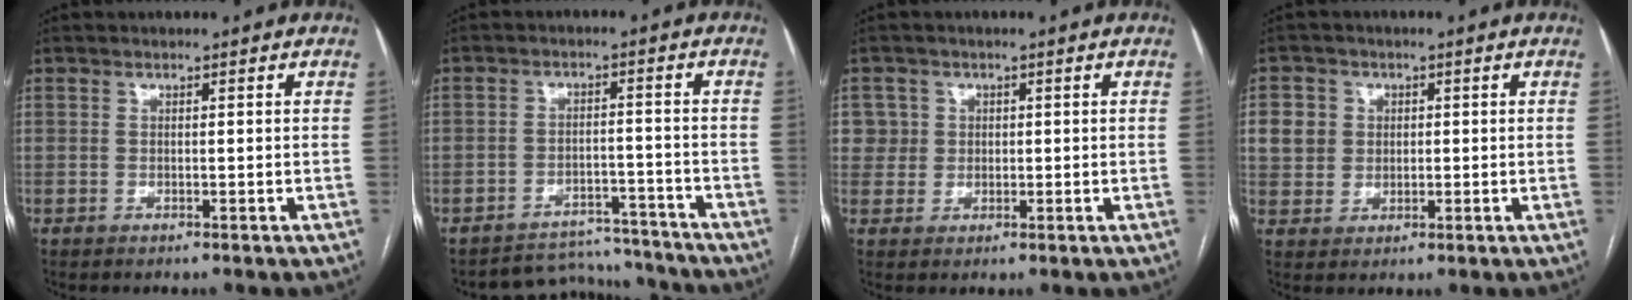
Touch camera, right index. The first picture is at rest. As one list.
[{"total": 8.8, "force": [-8.5, 2.1, -1.1], "torque": [0.022, 0.027, -0.119]}, {"total": 3.5, "force": [1.0, 3.4, -0.3], "torque": [0.028, 0.007, 0.015]}, {"total": 5.2, "force": [1.1, 4.9, 1.2], "torque": [-0.019, 0.013, 0.026]}]